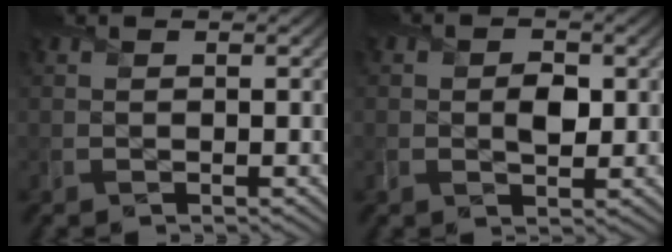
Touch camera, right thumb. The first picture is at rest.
{"total": 2.4, "force": [-0.1, 1.6, 1.8], "torque": [-0.031, -0.006, -0.004]}